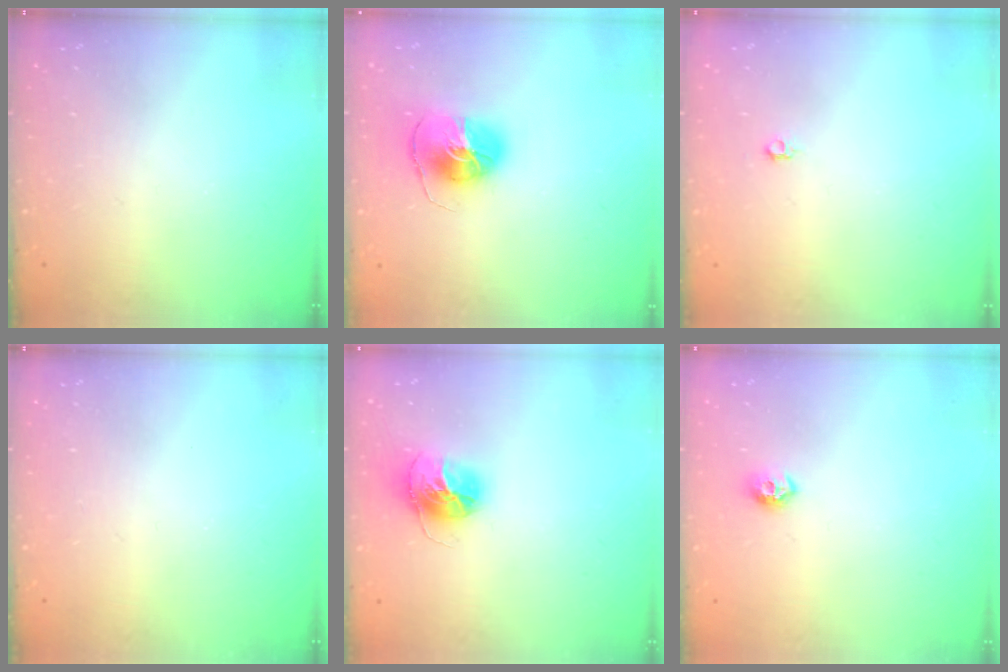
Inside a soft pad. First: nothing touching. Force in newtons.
{"total": 9.1, "press": 9.1, "slide": 0.5}
{"total": 3.6, "press": 3.5, "slide": 0.8}
{"total": 0.0}
{"total": 13.9, "press": 13.8, "slide": 1.4}
{"total": 7.2, "press": 7.2, "slide": 1.0}